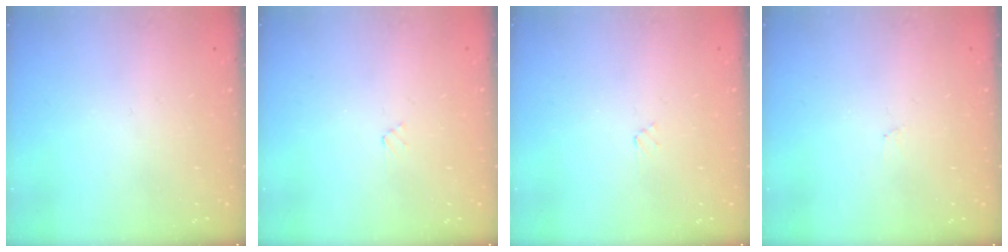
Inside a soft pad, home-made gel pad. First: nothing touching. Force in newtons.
{"total": 2.4, "press": 2.3, "slide": 0.4}
{"total": 2.4, "press": 2.3, "slide": 0.4}
{"total": 2.8, "press": 2.8, "slide": 0.4}